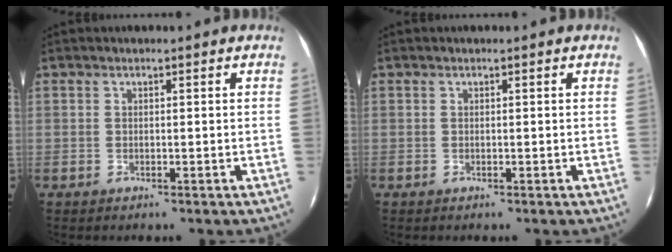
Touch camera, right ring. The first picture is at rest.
{"total": 0.0}